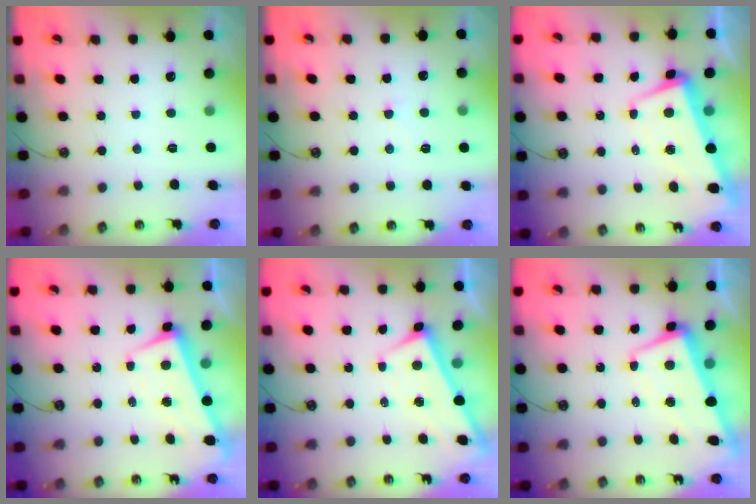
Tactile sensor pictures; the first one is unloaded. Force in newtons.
{"total": 4.1, "press": 4.0, "slide": 0.8}
{"total": 1.9, "press": 0.8, "slide": 1.8}
{"total": 1.7, "press": 0.7, "slide": 1.6}
{"total": 1.2, "press": 1.2, "slide": 0.2}
{"total": 1.2, "press": 0.4, "slide": 1.1}